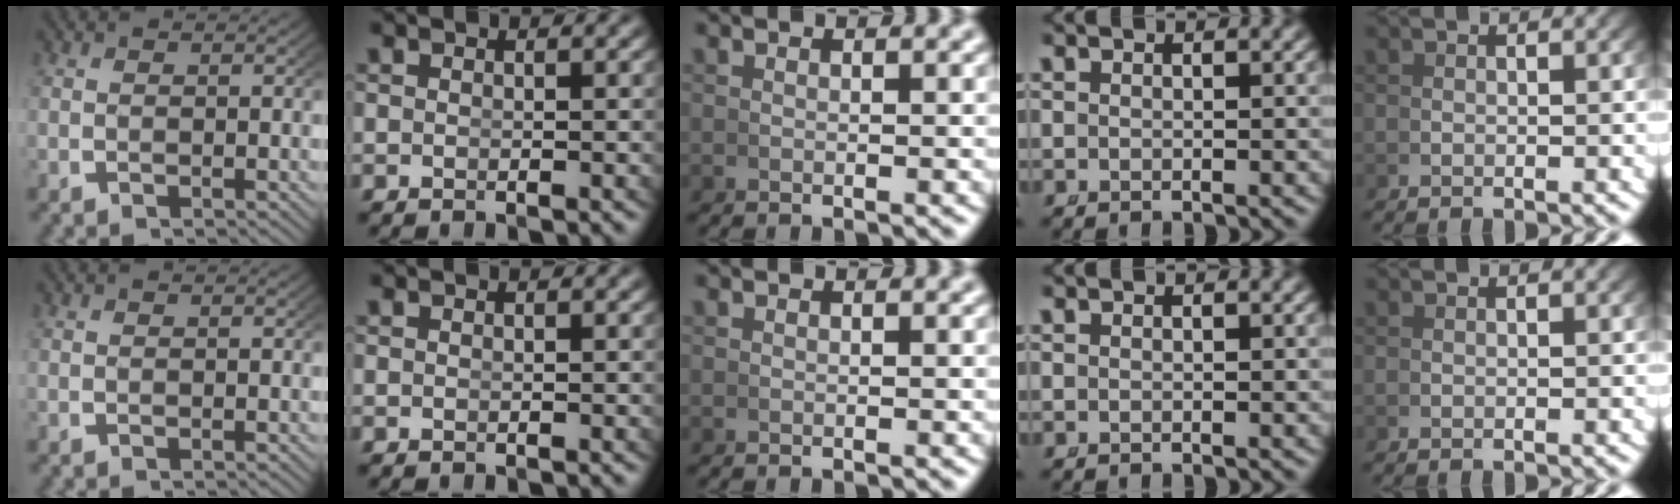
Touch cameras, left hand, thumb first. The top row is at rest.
{}